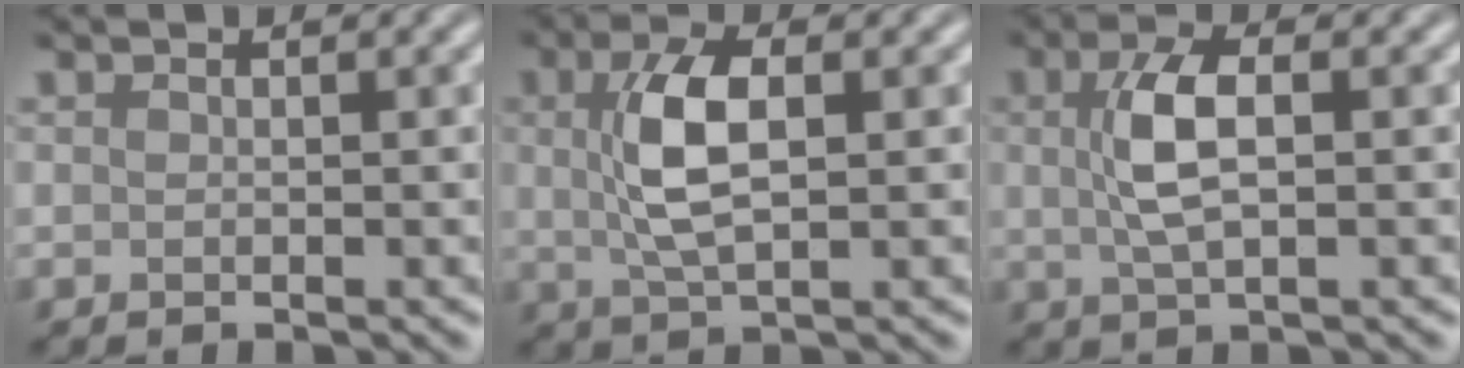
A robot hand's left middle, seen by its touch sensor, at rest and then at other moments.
{"total": 5.2, "force": [0.8, 2.2, 4.6], "torque": [-0.102, 0.009, 0.016]}
{"total": 4.2, "force": [0.6, 1.6, 3.8], "torque": [-0.087, 0.008, 0.010]}